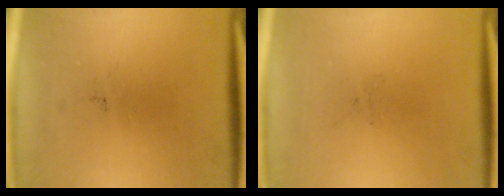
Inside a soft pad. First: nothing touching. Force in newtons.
{"total": 0.0}